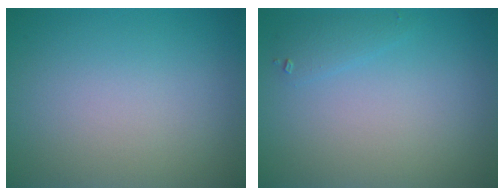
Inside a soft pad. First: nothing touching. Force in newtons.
{"total": 1.1, "press": 1.1, "slide": 0.1}